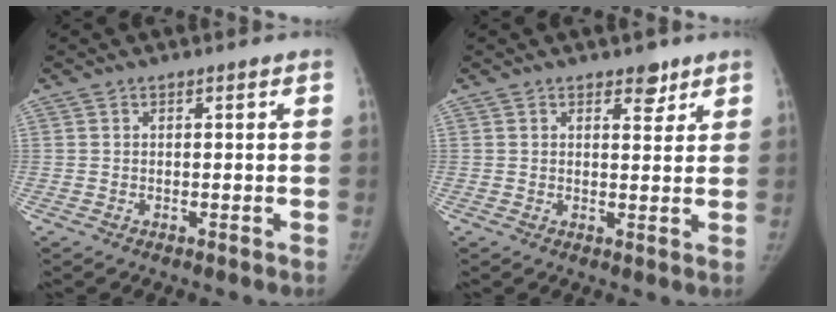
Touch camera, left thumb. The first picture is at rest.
{"total": 3.4, "force": [2.4, 1.8, 1.6], "torque": [0.001, -0.015, 0.034]}